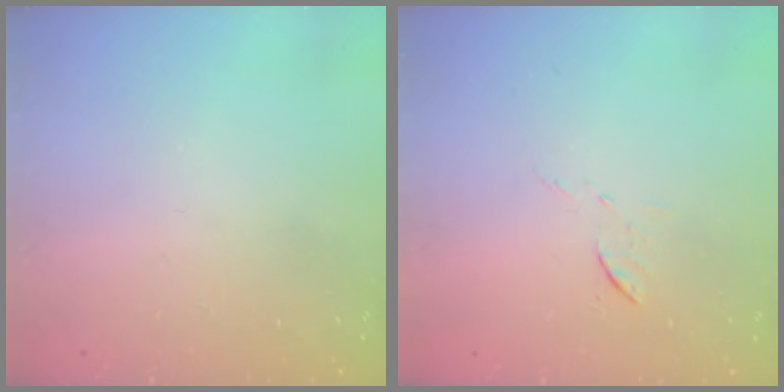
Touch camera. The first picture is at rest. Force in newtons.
{"total": 5.3, "press": 5.3, "slide": 0.6}